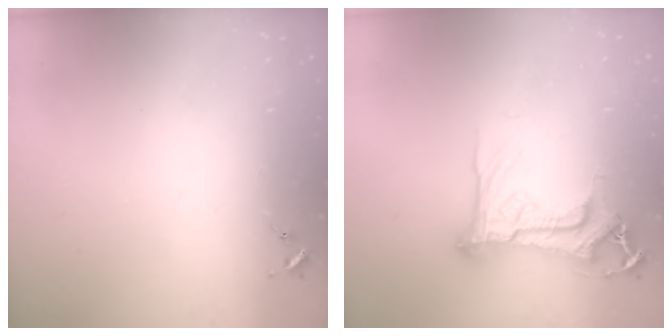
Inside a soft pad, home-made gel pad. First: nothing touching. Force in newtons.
{"total": 15.8, "press": 15.7, "slide": 1.5}